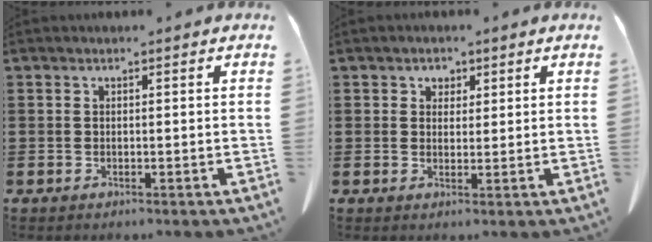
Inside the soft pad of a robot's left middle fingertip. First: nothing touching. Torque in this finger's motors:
{"motor_torque": [0.44, 0.33, -0.03, 0.00]}